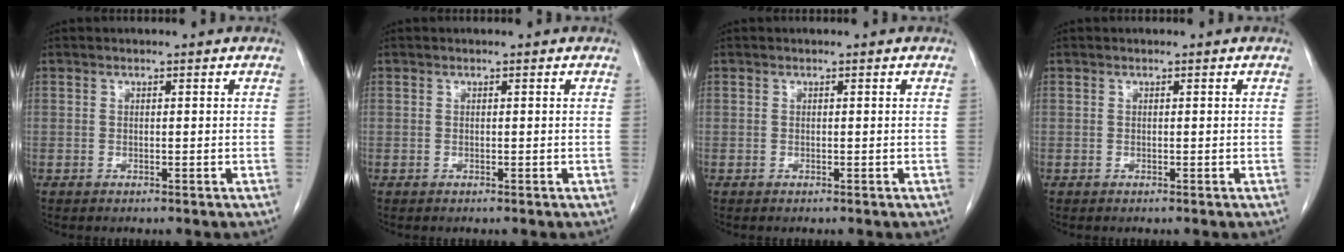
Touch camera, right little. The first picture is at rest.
{"total": 0.0}
{"total": 0.0}
{"total": 0.0}